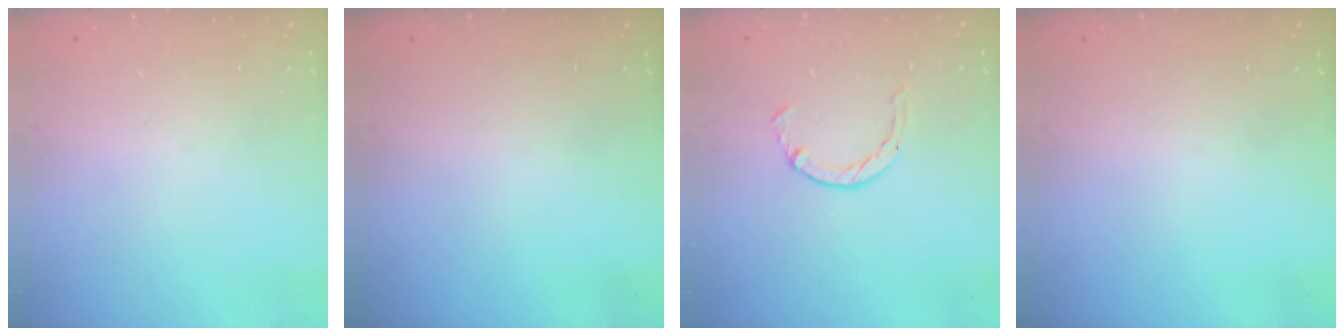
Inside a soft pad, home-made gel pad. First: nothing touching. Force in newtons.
{"total": 0.0}
{"total": 2.1, "press": 2.1, "slide": 0.3}
{"total": 0.0}